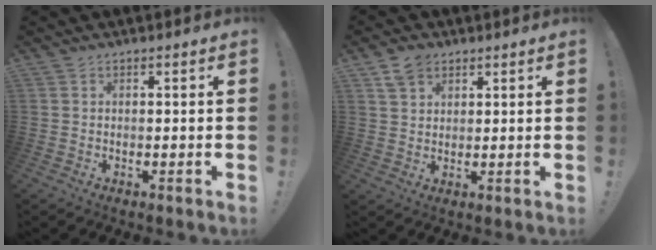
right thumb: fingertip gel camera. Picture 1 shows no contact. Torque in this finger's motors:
{"motor_torque": [-0.13, 0.02, -0.23, -0.03, -0.02]}